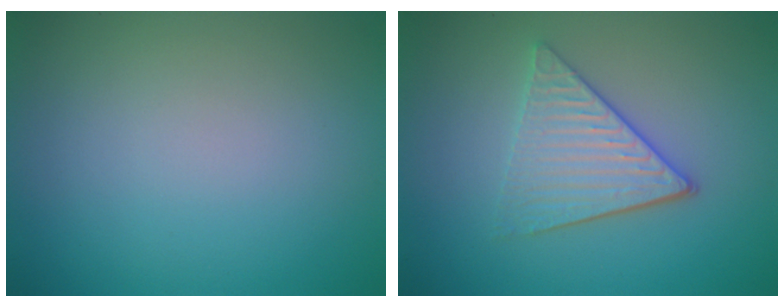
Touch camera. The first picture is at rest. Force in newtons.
{"total": 3.9, "press": 3.3, "slide": 2.0}